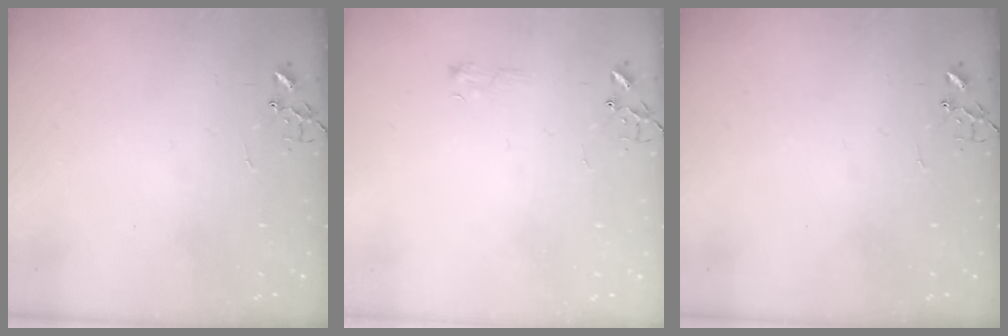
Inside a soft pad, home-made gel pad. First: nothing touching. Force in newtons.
{"total": 5.5, "press": 5.4, "slide": 0.8}
{"total": 0.0}